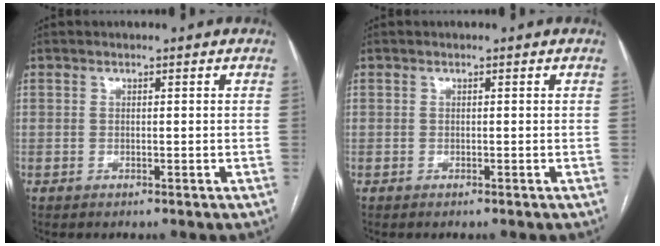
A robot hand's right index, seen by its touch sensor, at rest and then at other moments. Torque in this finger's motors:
{"motor_torque": [-0.08, -0.01, -0.03, 0.00]}